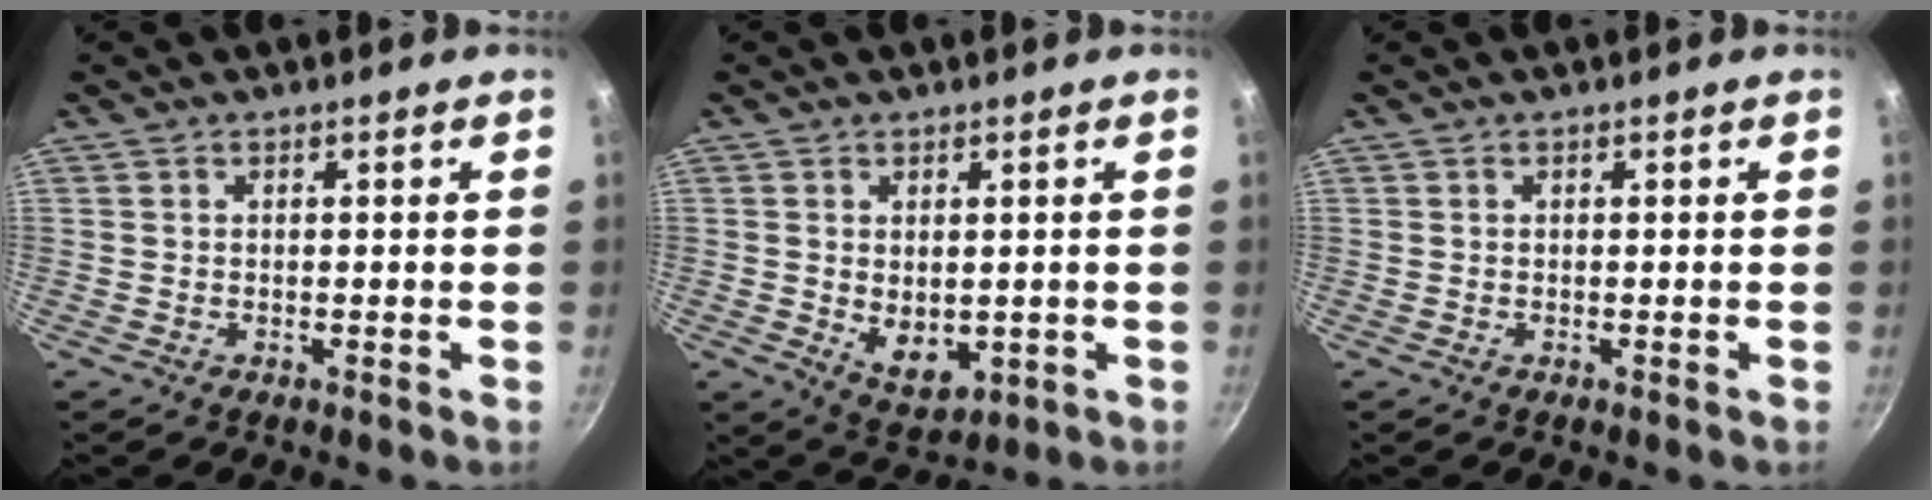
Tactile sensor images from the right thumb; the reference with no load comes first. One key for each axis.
{"total": 6.7, "fx": -0.1, "fy": 4.4, "fz": 5.0, "tx": -0.068, "ty": -0.017, "tz": 0.013}
{"total": 0.0}